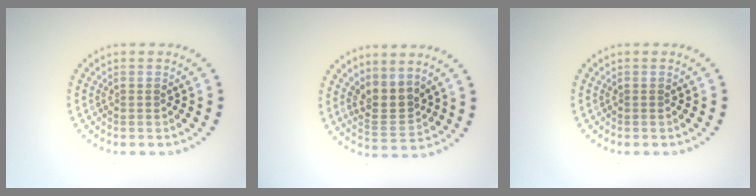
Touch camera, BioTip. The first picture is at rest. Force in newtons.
{"total": 2.9, "press": 2.5, "slide": 1.5}
{"total": 0.0}